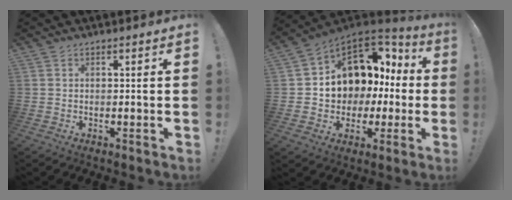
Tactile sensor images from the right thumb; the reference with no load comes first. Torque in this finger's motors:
{"motor_torque": [1.25, 1.26, 0.86, -0.69, 0.23]}